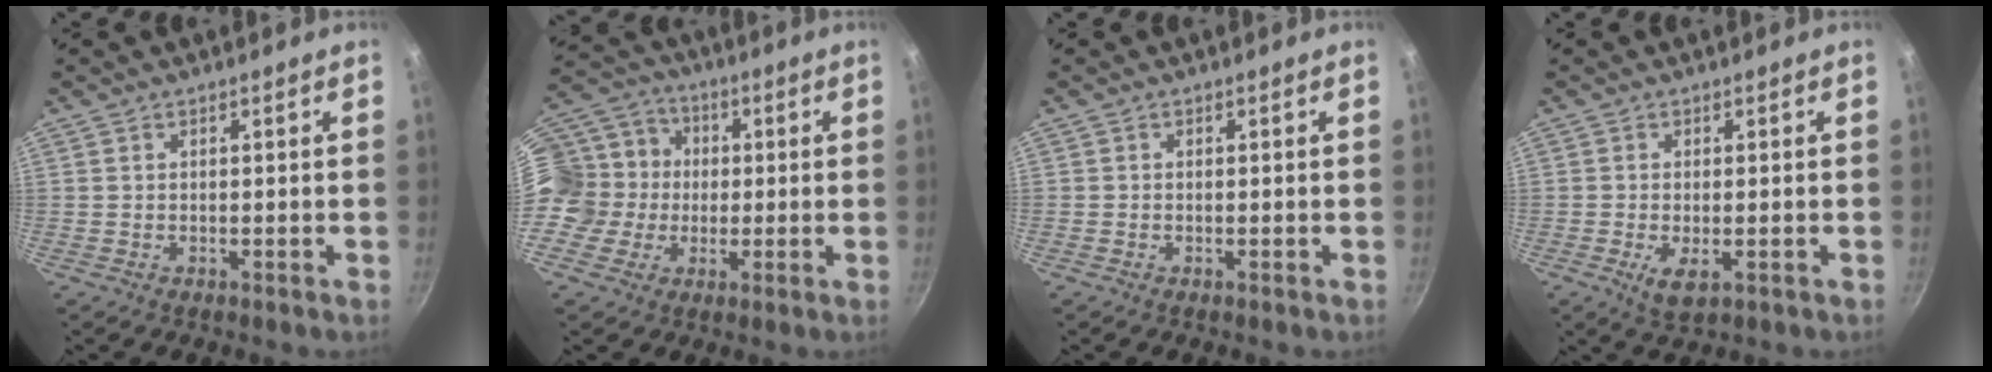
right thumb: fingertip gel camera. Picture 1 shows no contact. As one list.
[{"total": 13.9, "force": [0.0, 12.5, 6.2], "torque": [-0.095, 0.030, -0.011]}, {"total": 0.0}, {"total": 4.3, "force": [-1.3, 1.8, 3.6], "torque": [-0.069, -0.010, -0.019]}]